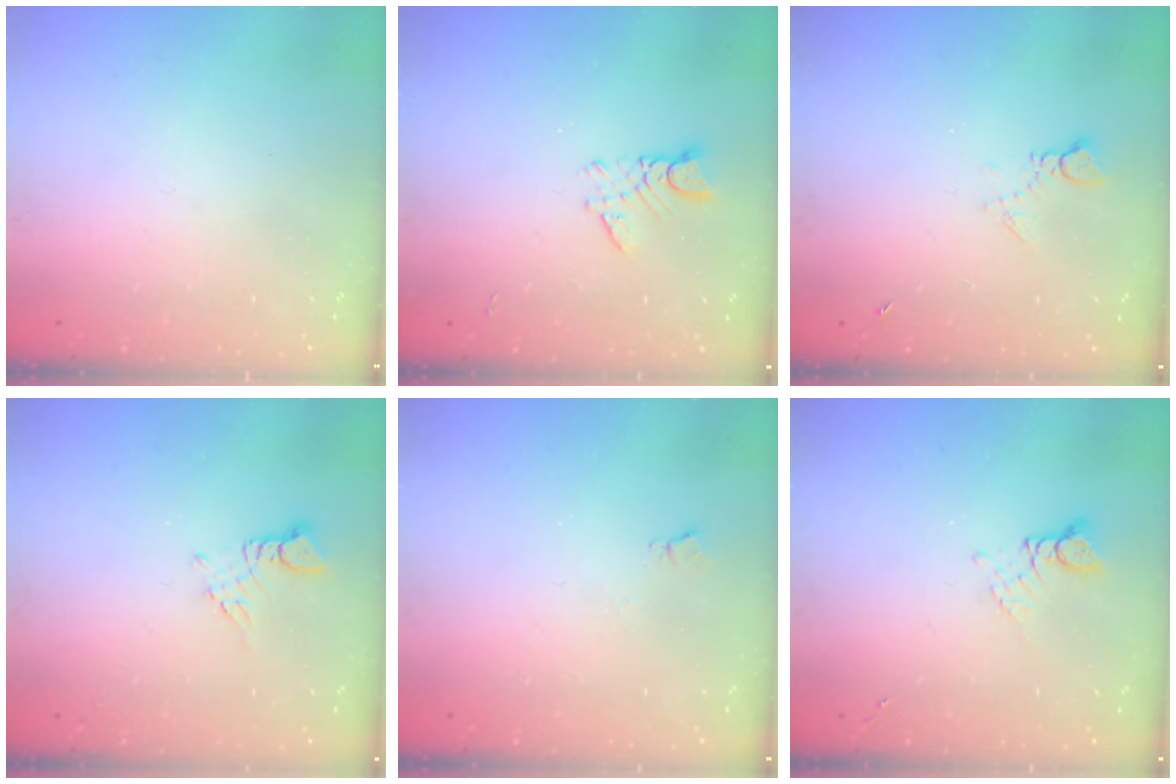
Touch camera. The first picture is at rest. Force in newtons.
{"total": 2.8, "press": 2.8, "slide": 0.3}
{"total": 5.6, "press": 5.6, "slide": 0.8}
{"total": 3.6, "press": 3.6, "slide": 0.4}
{"total": 2.8, "press": 2.8, "slide": 0.6}
{"total": 2.8, "press": 2.8, "slide": 0.3}